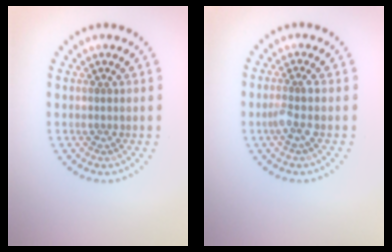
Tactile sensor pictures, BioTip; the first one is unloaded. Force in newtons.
{"total": 1.7, "press": 1.3, "slide": 1.1}